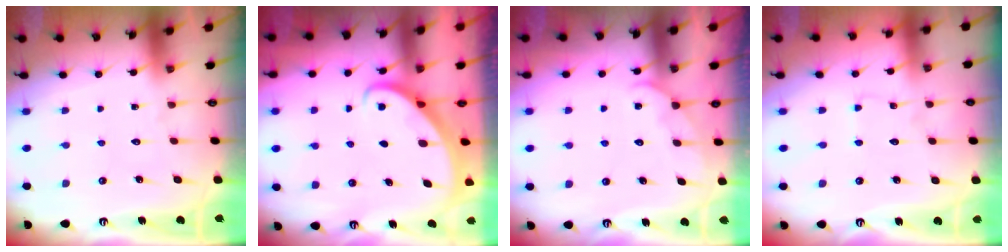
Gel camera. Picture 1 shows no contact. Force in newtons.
{"total": 2.8, "press": 2.8, "slide": 0.2}
{"total": 5.1, "press": 5.0, "slide": 0.4}
{"total": 2.5, "press": 2.5, "slide": 0.3}